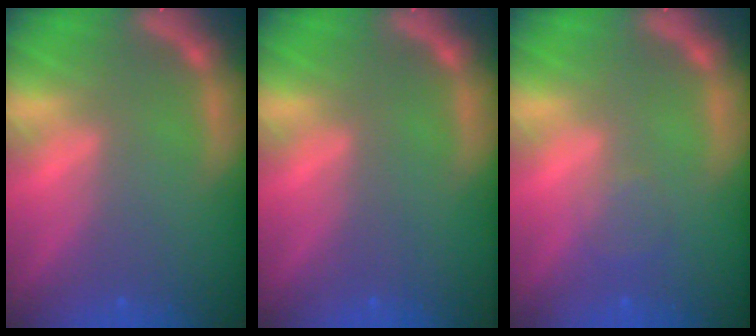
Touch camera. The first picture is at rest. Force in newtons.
{"total": 0.0}
{"total": 1.5}